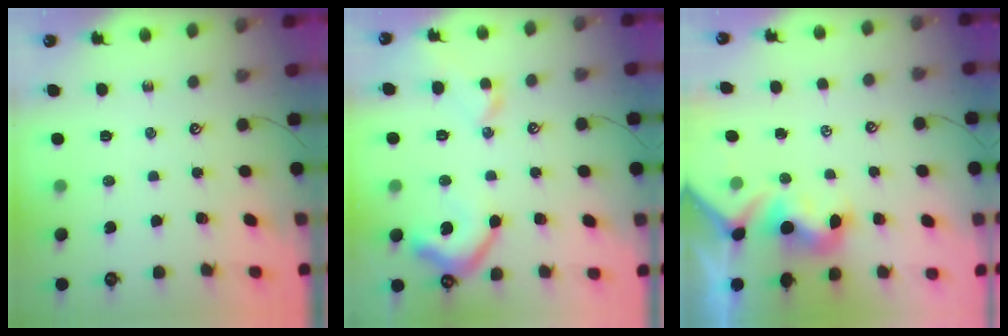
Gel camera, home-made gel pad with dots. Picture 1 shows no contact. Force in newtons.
{"total": 9.5, "press": 9.4, "slide": 1.5}
{"total": 2.2, "press": 2.1, "slide": 0.7}